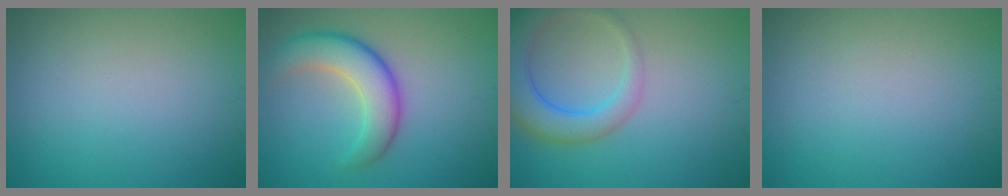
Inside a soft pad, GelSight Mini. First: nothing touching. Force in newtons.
{"total": 5.7, "press": 5.7, "slide": 0.3}
{"total": 5.5, "press": 5.5, "slide": 0.6}
{"total": 0.0}